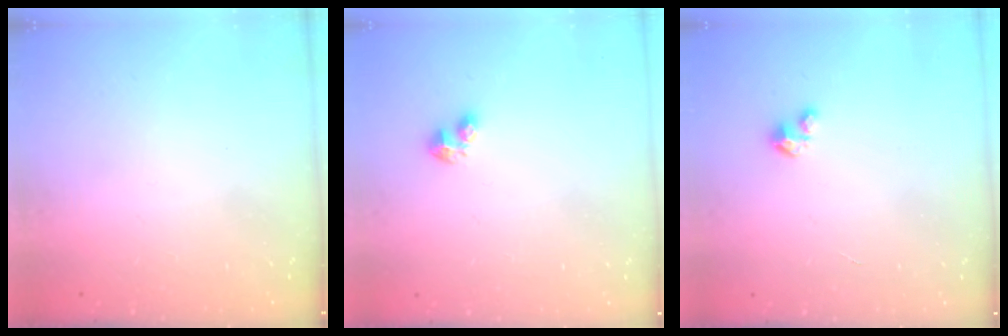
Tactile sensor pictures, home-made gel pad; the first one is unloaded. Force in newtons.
{"total": 2.3, "press": 2.2, "slide": 0.5}
{"total": 2.7, "press": 2.7, "slide": 0.2}